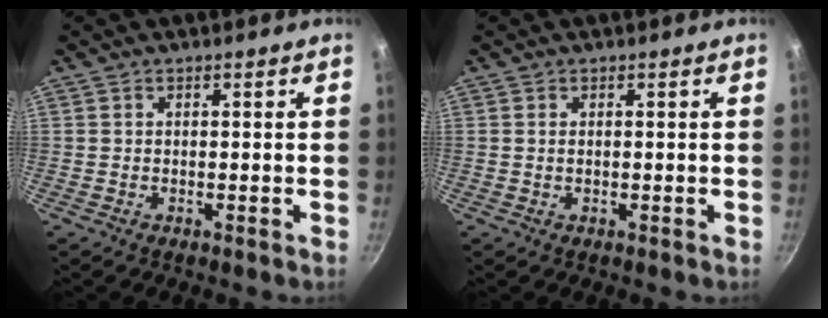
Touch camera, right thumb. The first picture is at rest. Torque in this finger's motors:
{"motor_torque": [-0.18, 0.08, -0.35, -0.03, -0.02]}